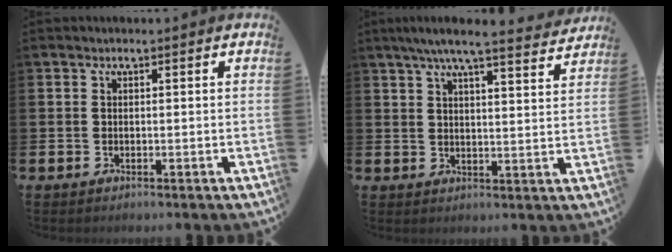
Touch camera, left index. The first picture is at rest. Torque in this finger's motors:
{"motor_torque": [0.86, -1.27, 0.56, 0.21]}